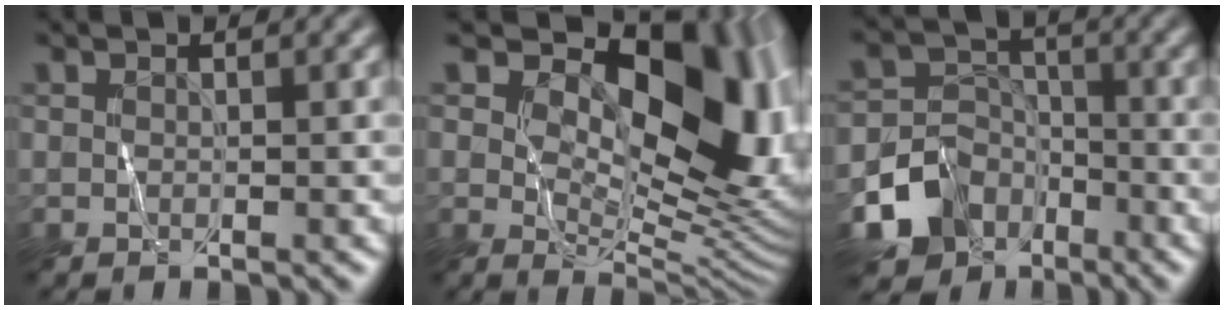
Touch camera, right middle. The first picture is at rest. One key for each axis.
{"total": 12.5, "fx": 4.5, "fy": 6.8, "fz": 9.5, "tx": -0.131, "ty": 0.000, "tz": 0.076}
{"total": 6.7, "fx": -4.1, "fy": 5.0, "fz": 1.6, "tx": -0.016, "ty": 0.002, "tz": -0.076}